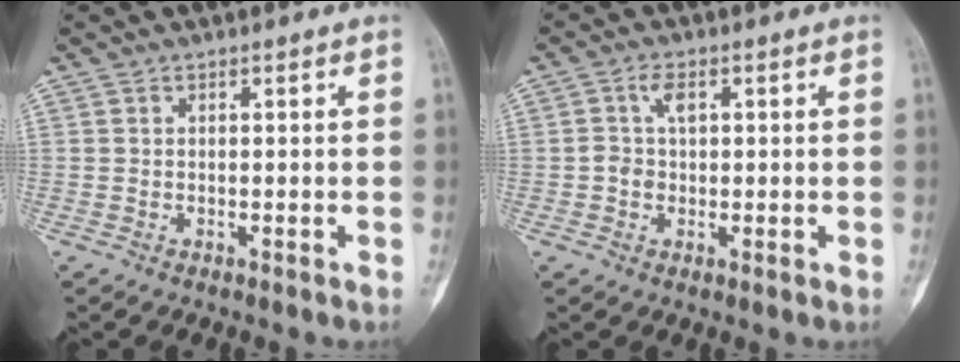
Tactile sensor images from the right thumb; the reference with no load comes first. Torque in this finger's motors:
{"motor_torque": [0.41, 0.42, 0.25, -0.17, 0.00]}